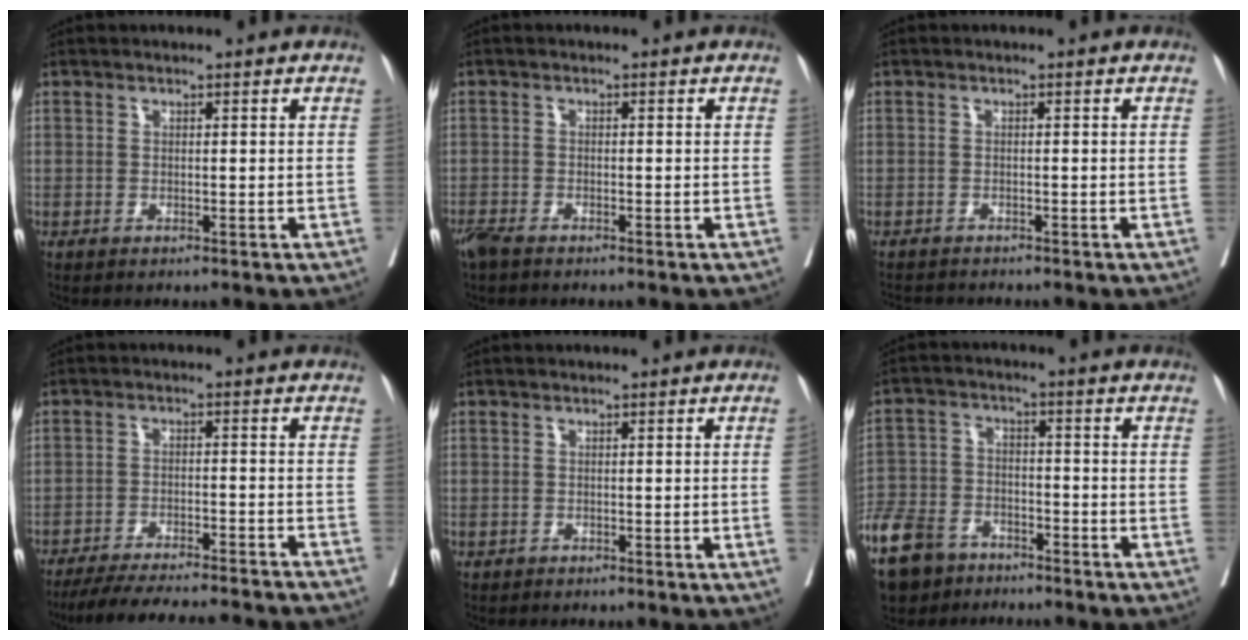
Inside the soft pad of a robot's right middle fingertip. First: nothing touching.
{"total": 3.4, "force": [-2.8, 0.6, 1.9], "torque": [-0.040, -0.010, -0.052]}
{"total": 3.5, "force": [-3.4, 0.4, 0.7], "torque": [-0.009, -0.011, -0.054]}
{"total": 18.0, "force": [-16.6, 1.4, 7.0], "torque": [-0.106, -0.022, -0.227]}
{"total": 0.8, "force": [-0.3, 0.1, 0.7], "torque": [-0.015, 0.005, -0.005]}
{"total": 14.8, "force": [-10.6, 8.3, 6.1], "torque": [-0.158, -0.010, -0.184]}